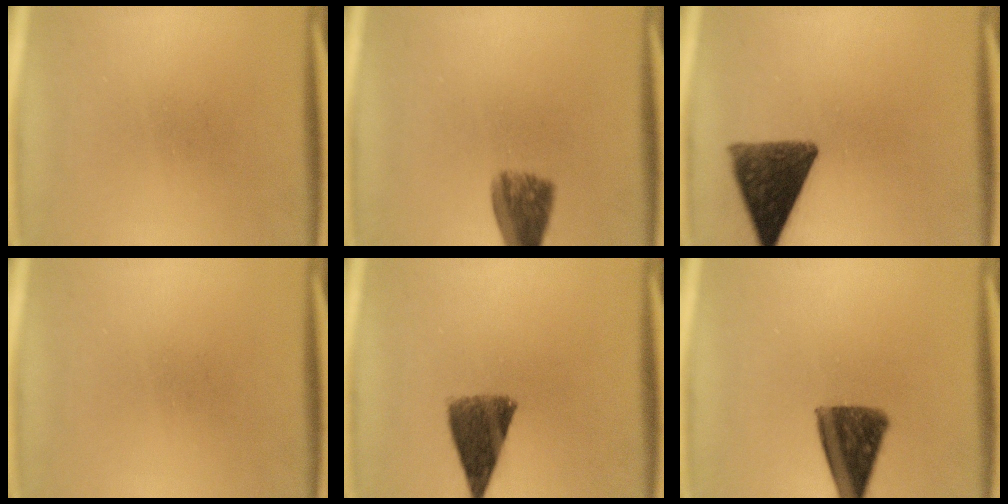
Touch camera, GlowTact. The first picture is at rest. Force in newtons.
{"total": 6.5}
{"total": 11.2}
{"total": 0.0}
{"total": 8.8}
{"total": 10.9}